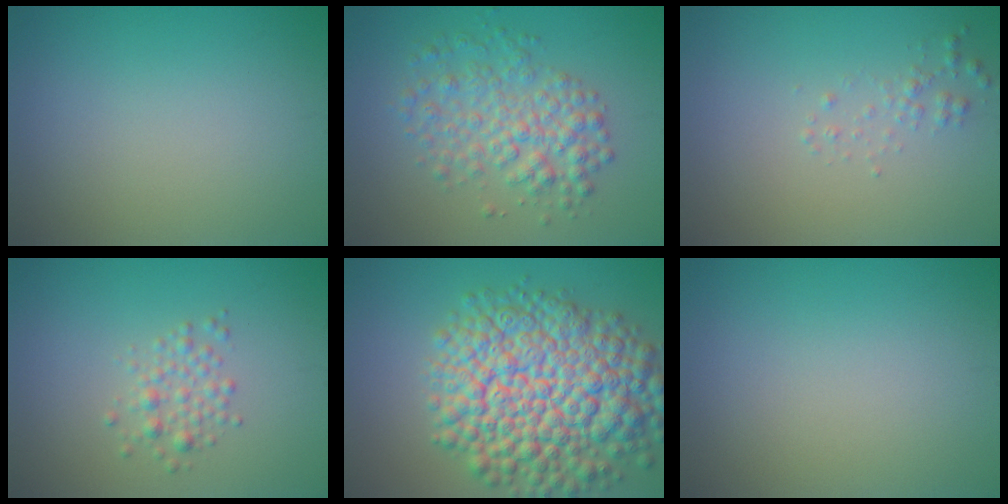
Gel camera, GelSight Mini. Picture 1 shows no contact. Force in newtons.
{"total": 4.5, "press": 4.5, "slide": 0.1}
{"total": 1.1, "press": 1.1, "slide": 0.0}
{"total": 1.9, "press": 1.9, "slide": 0.1}
{"total": 12.4, "press": 12.4, "slide": 0.5}
{"total": 0.0}